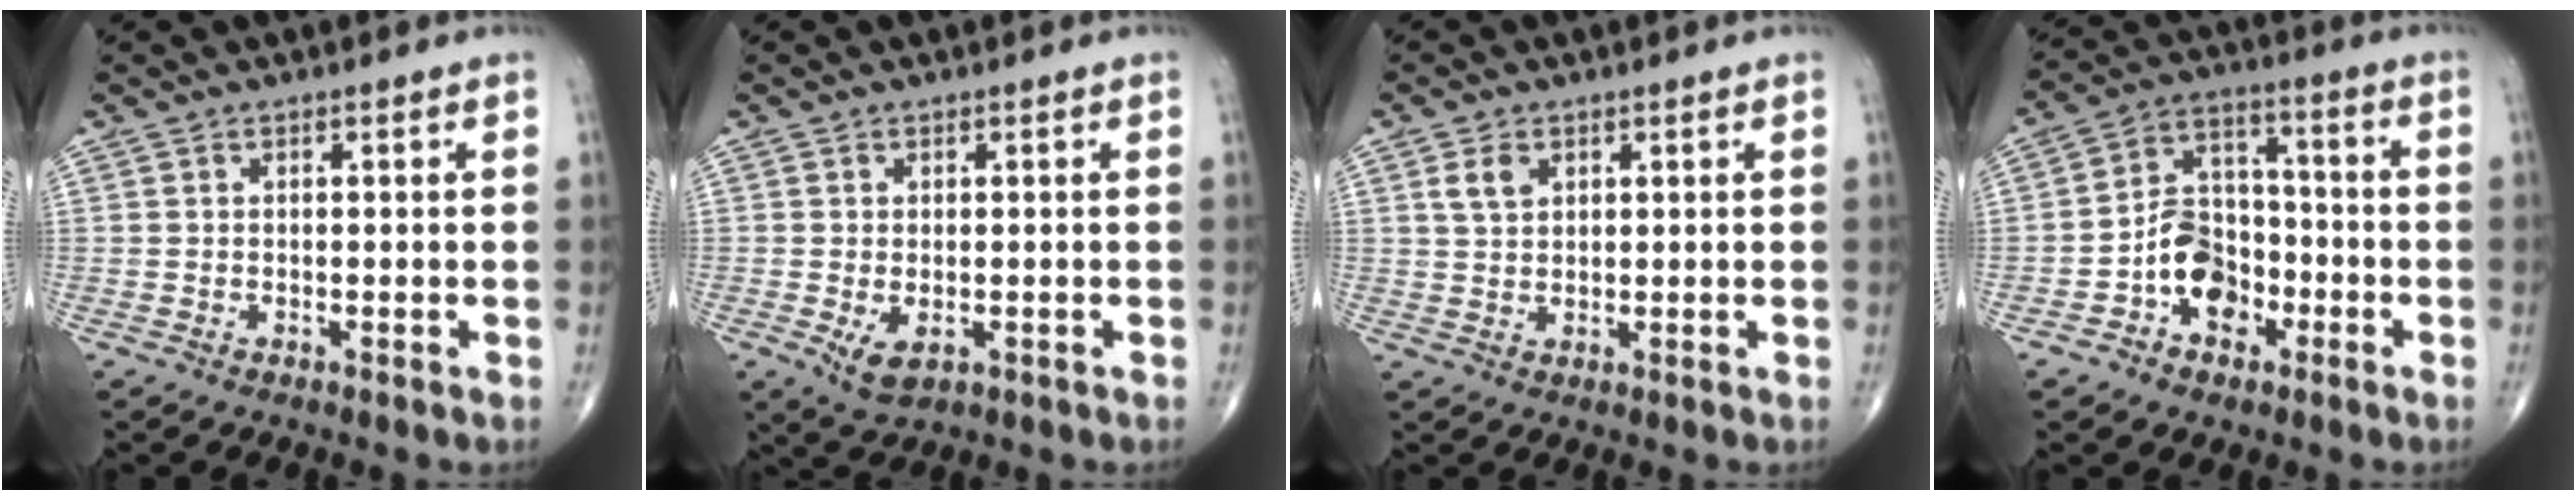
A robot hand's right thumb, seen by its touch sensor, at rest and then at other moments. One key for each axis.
{"total": 3.9, "fx": -1.0, "fy": 2.1, "fz": 3.1, "tx": -0.053, "ty": -0.010, "tz": -0.008}
{"total": 2.9, "fx": 1.3, "fy": 2.0, "fz": 1.7, "tx": -0.026, "ty": -0.001, "tz": 0.027}
{"total": 10.6, "fx": -3.9, "fy": 7.7, "fz": 6.1, "tx": -0.071, "ty": 0.046, "tz": -0.073}